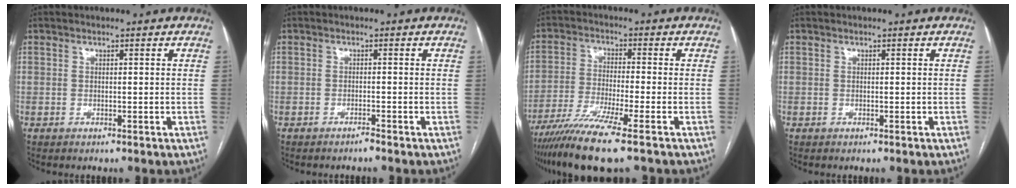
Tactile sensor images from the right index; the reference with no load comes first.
{"total": 0.9, "force": [-0.8, -0.1, 0.4], "torque": [-0.007, 0.000, -0.015]}
{"total": 11.1, "force": [-7.7, -0.7, 7.9], "torque": [-0.148, -0.030, -0.135]}
{"total": 0.0}